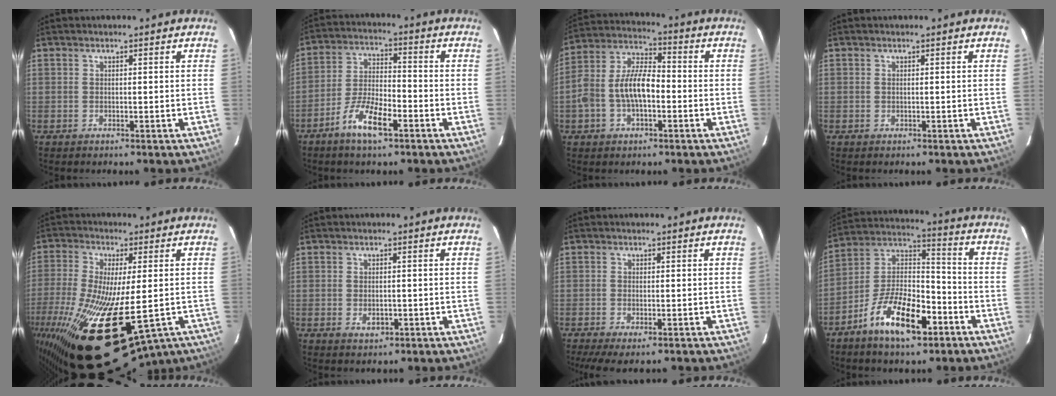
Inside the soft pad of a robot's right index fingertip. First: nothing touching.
{"total": 9.1, "force": [-5.5, 2.6, 6.8], "torque": [-0.145, -0.001, -0.104]}
{"total": 10.5, "force": [-2.5, 5.6, 8.6], "torque": [-0.180, 0.020, -0.046]}
{"total": 0.0}
{"total": 29.1, "force": [-12.0, 11.3, 24.0], "torque": [-0.483, -0.094, -0.179]}
{"total": 2.2, "force": [-0.6, 1.5, 1.5], "torque": [-0.027, -0.004, -0.008]}
{"total": 4.5, "force": [-2.9, 0.7, 3.4], "torque": [-0.076, -0.018, -0.048]}
{"total": 15.4, "force": [-8.4, 6.3, 11.3], "torque": [-0.214, 0.011, -0.146]}